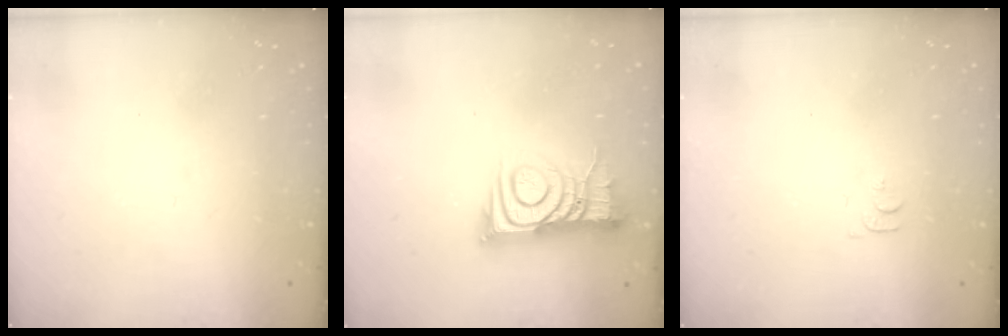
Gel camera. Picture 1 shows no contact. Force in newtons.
{"total": 10.6, "press": 10.6, "slide": 1.0}
{"total": 4.6, "press": 4.5, "slide": 0.7}